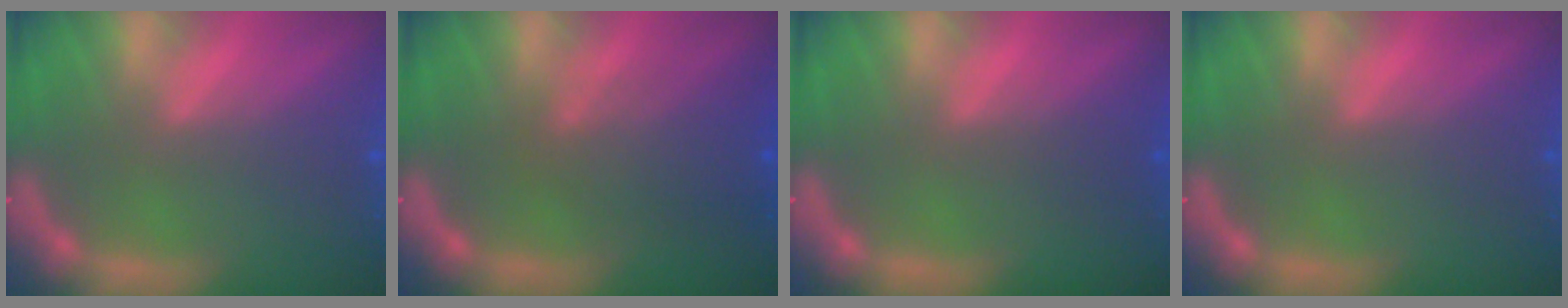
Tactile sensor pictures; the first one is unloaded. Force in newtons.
{"total": 4.1}
{"total": 1.0}
{"total": 0.0}